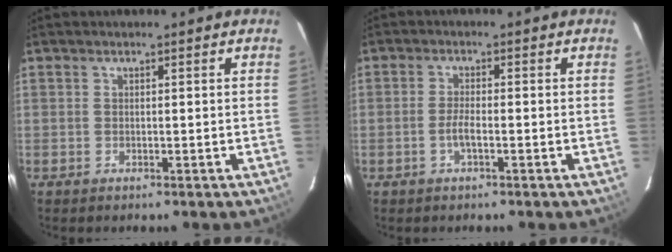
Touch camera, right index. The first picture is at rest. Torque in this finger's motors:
{"motor_torque": [0.89, -0.32, 0.42, 0.11]}